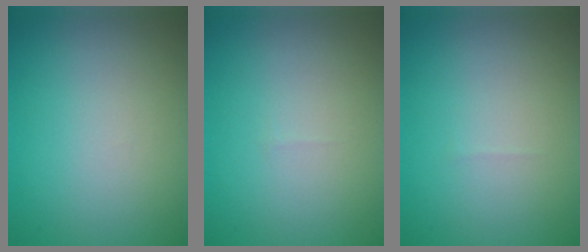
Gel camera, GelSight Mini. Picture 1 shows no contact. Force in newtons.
{"total": 0.0}
{"total": 0.0}